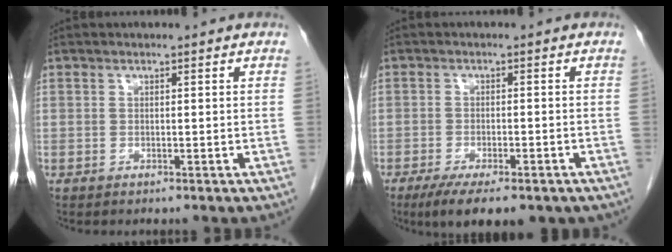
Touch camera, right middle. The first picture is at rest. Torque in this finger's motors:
{"motor_torque": [1.05, -0.62, 0.18, 0.04]}